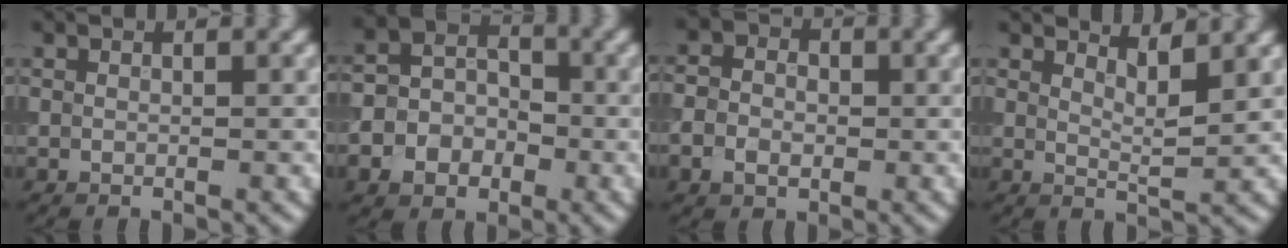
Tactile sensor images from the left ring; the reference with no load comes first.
{"total": 6.7, "force": [-2.6, 5.5, 2.8], "torque": [-0.029, -0.004, -0.060]}
{"total": 3.7, "force": [-0.7, 3.0, 2.0], "torque": [-0.026, 0.001, -0.018]}
{"total": 2.8, "force": [2.2, 0.5, 1.6], "torque": [-0.018, -0.005, 0.035]}